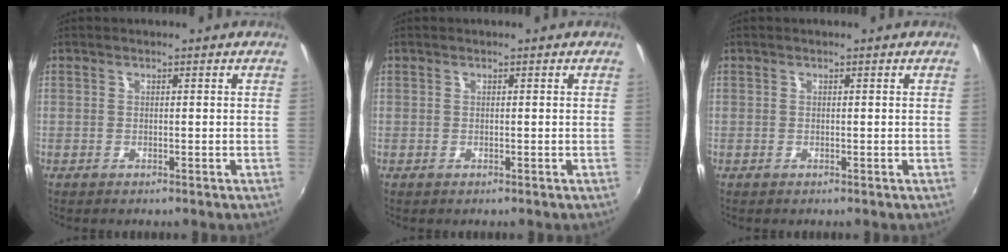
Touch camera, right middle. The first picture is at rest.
{"total": 0.0}
{"total": 0.0}